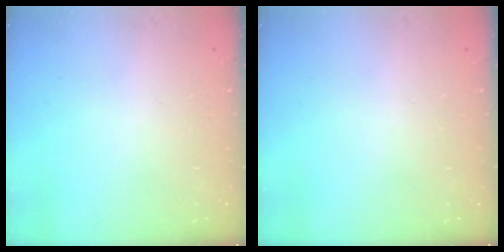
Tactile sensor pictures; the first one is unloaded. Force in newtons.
{"total": 0.0}